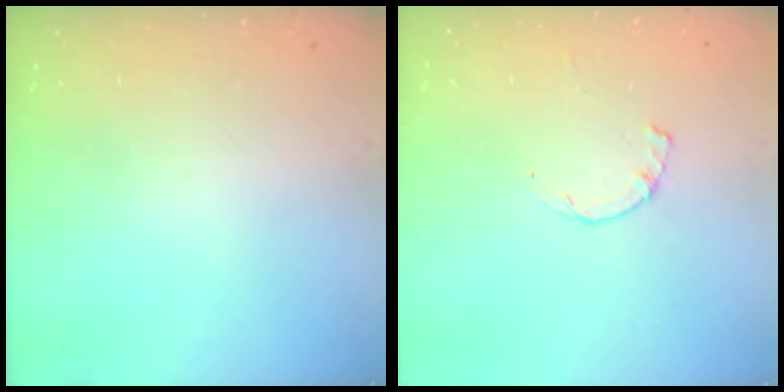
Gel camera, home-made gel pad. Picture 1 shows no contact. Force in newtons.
{"total": 1.2, "press": 1.1, "slide": 0.3}